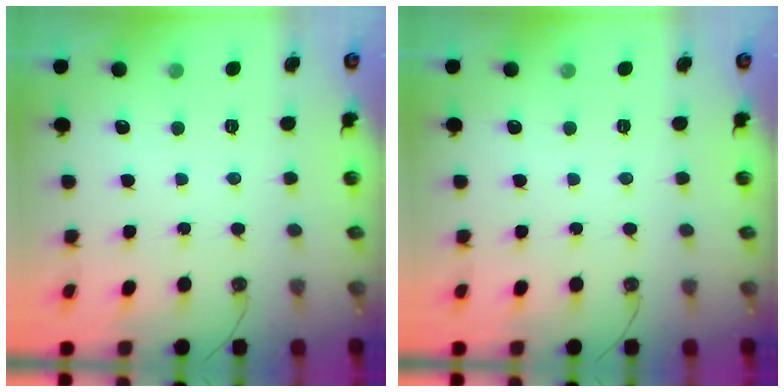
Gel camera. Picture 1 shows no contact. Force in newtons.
{"total": 0.0}